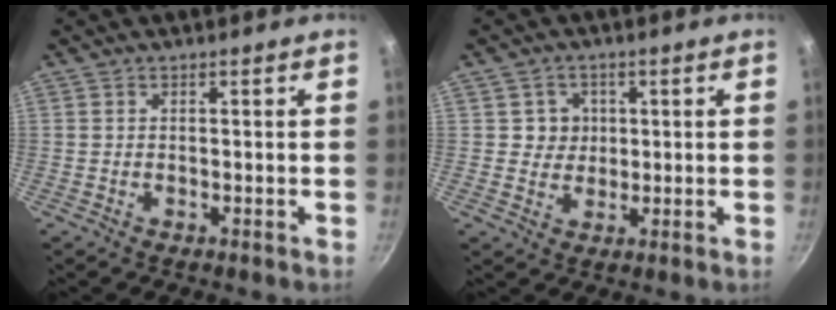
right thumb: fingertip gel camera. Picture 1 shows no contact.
{"total": 4.1, "force": [0.8, 4.0, 0.9], "torque": [0.015, 0.000, 0.010]}